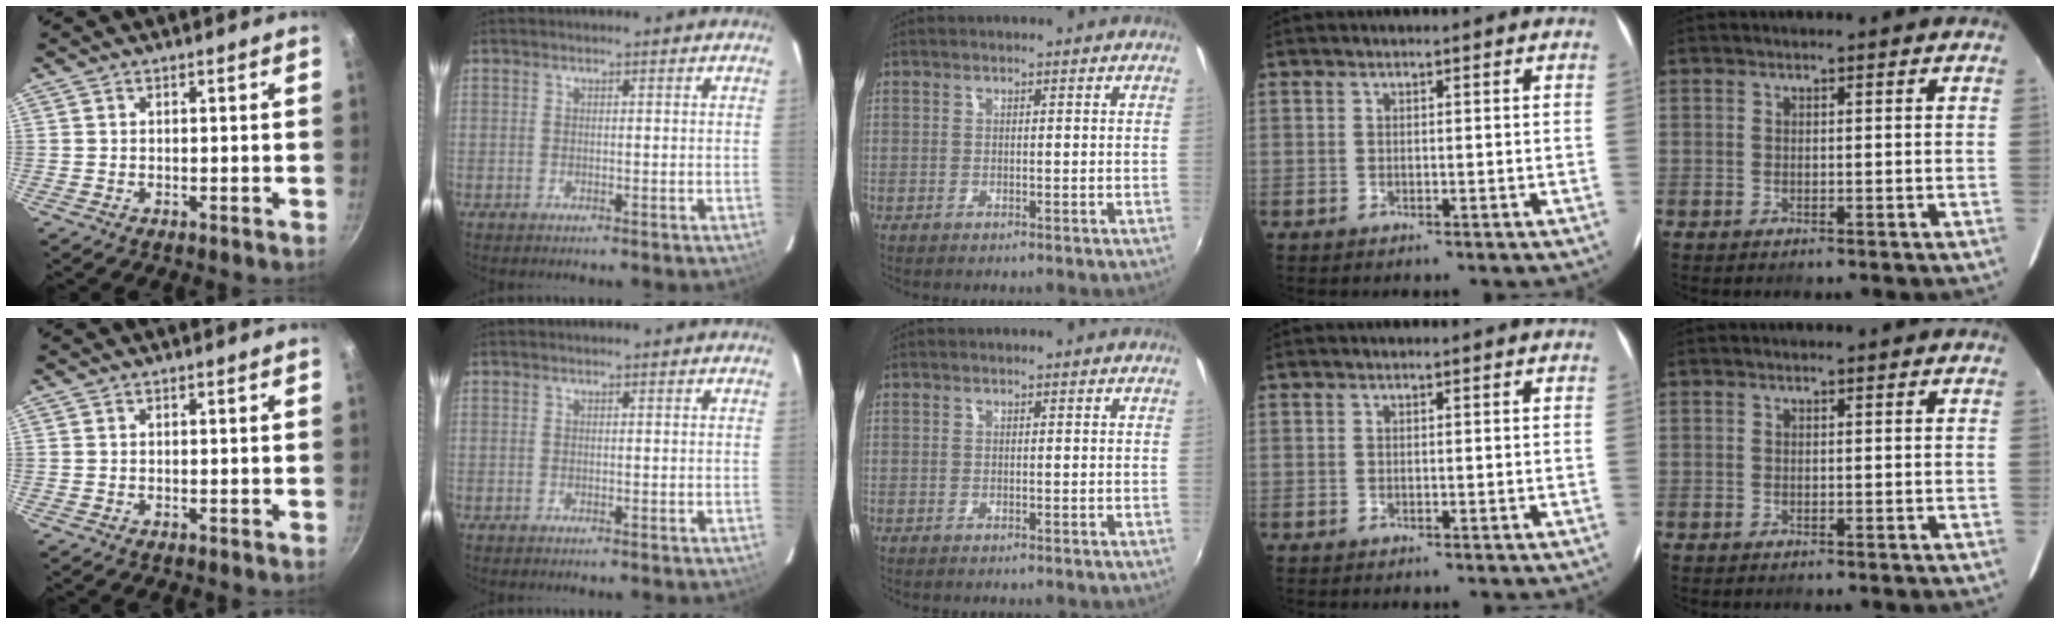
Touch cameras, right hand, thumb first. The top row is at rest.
{}